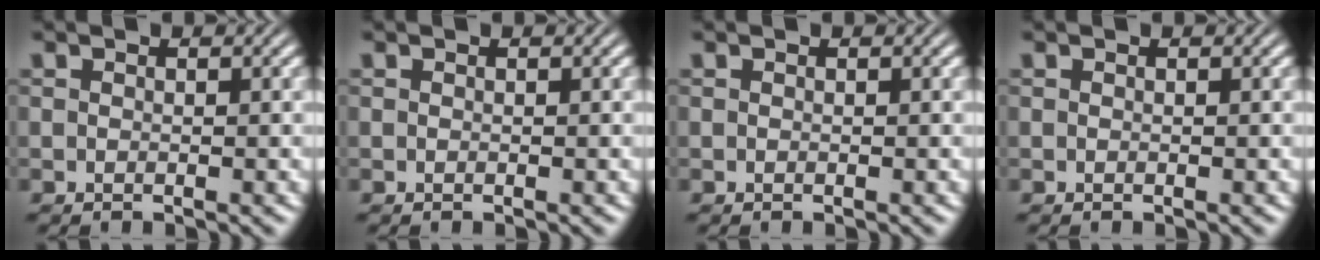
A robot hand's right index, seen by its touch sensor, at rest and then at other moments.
{"total": 0.0}
{"total": 0.0}
{"total": 0.0}